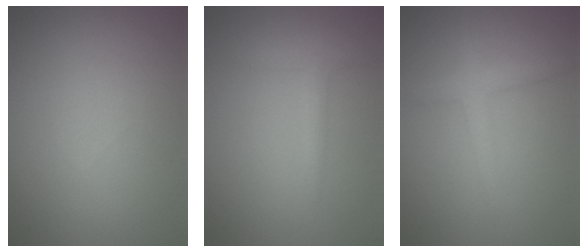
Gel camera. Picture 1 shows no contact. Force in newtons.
{"total": 1.6, "press": 1.6, "slide": 0.1}
{"total": 2.0, "press": 2.0, "slide": 0.1}